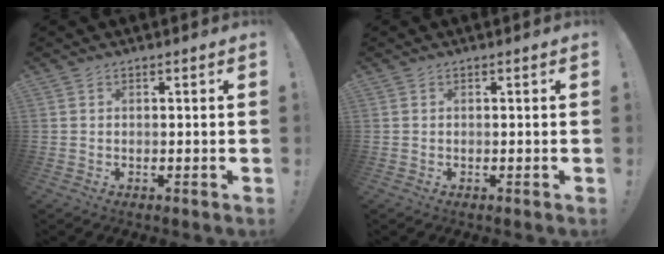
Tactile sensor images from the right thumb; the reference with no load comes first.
{"total": 0.0}